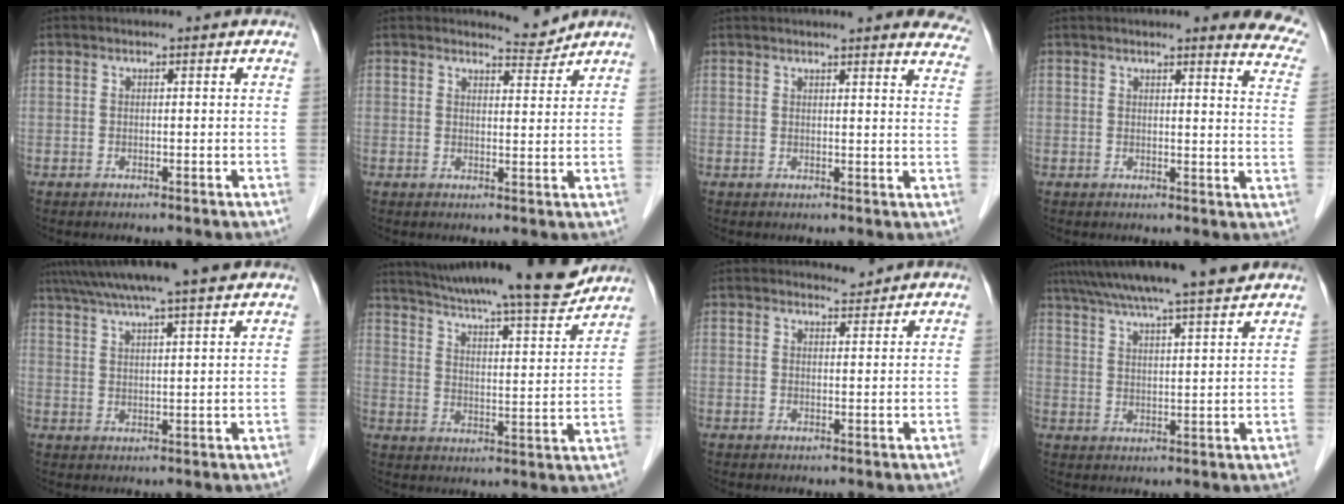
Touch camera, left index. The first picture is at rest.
{"total": 2.7, "force": [2.7, -0.1, -0.4], "torque": [-0.002, -0.016, 0.042]}
{"total": 15.0, "force": [14.0, 1.7, 5.3], "torque": [-0.041, -0.031, 0.139]}
{"total": 10.0, "force": [8.9, 1.1, 4.2], "torque": [-0.021, -0.037, 0.066]}
{"total": 12.2, "force": [10.0, -0.1, 7.0], "torque": [-0.122, 0.035, 0.145]}
{"total": 18.2, "force": [16.5, 0.5, 7.6], "torque": [-0.117, -0.023, 0.234]}
{"total": 1.5, "force": [1.4, 0.0, -0.4], "torque": [-0.002, -0.007, 0.023]}
{"total": 14.6, "force": [12.6, -0.2, 7.5], "torque": [-0.130, 0.027, 0.184]}